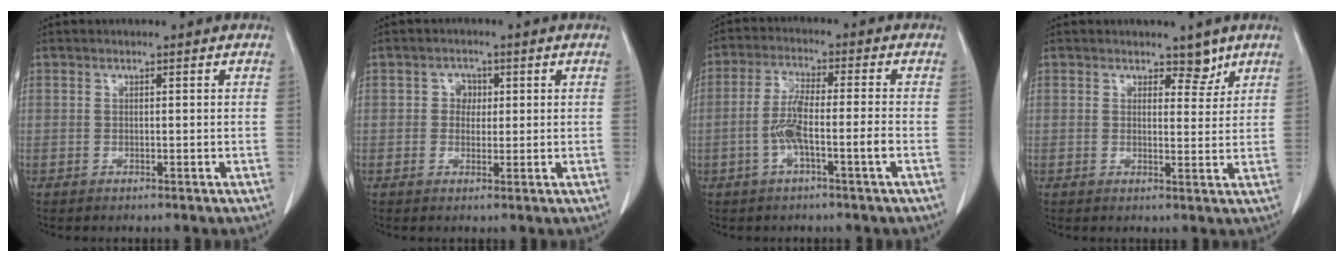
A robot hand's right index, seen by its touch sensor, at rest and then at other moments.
{"total": 2.3, "force": [0.4, 2.0, 1.1], "torque": [-0.011, 0.002, 0.003]}
{"total": 7.2, "force": [-2.4, 0.3, 6.8], "torque": [-0.138, 0.015, -0.044]}
{"total": 2.9, "force": [2.2, 1.5, 1.1], "torque": [-0.005, -0.005, 0.031]}